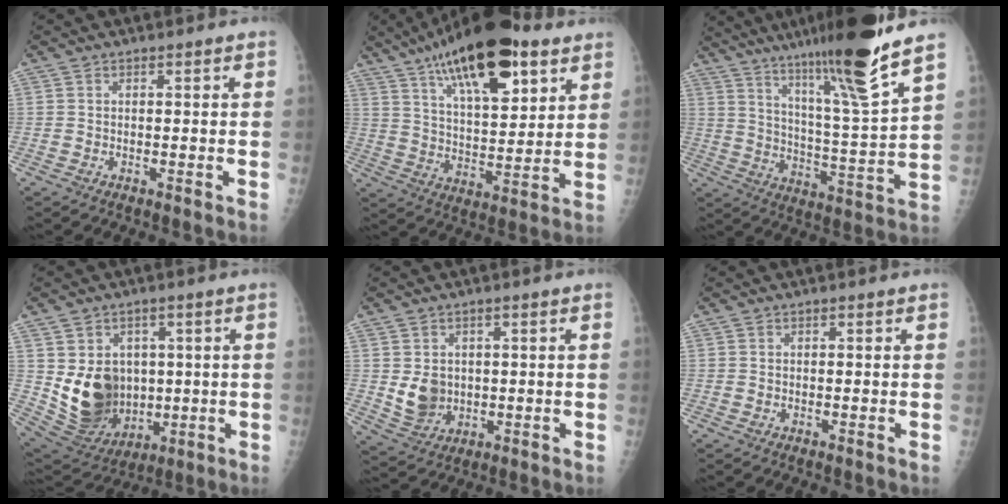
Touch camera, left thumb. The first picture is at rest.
{"total": 22.8, "force": [12.5, 9.0, 16.9], "torque": [-0.252, -0.028, 0.206]}
{"total": 20.3, "force": [14.8, -0.1, 13.9], "torque": [-0.210, -0.077, 0.239]}
{"total": 14.4, "force": [0.7, 11.5, 8.5], "torque": [-0.106, -0.014, 0.045]}
{"total": 6.1, "force": [0.3, 5.1, 3.3], "torque": [-0.035, -0.008, 0.022]}
{"total": 0.0}